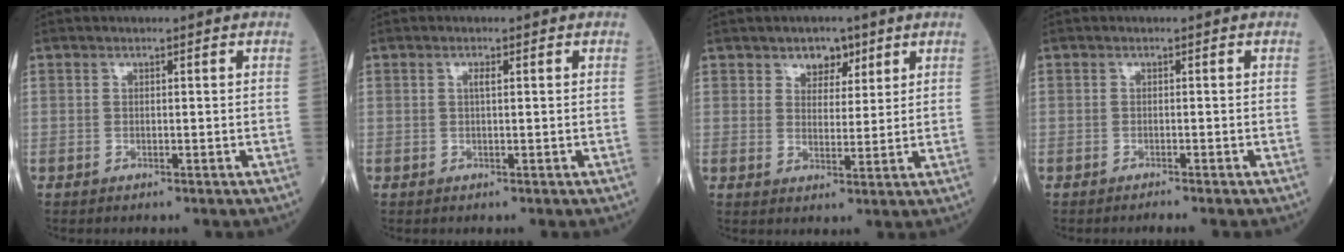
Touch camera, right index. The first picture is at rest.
{"total": 0.9, "force": [0.3, 0.1, 0.9], "torque": [-0.020, 0.001, 0.003]}
{"total": 4.1, "force": [2.6, 2.6, 1.8], "torque": [-0.019, 0.003, 0.043]}
{"total": 1.4, "force": [-1.3, -0.3, 0.6], "torque": [-0.008, 0.003, -0.018]}